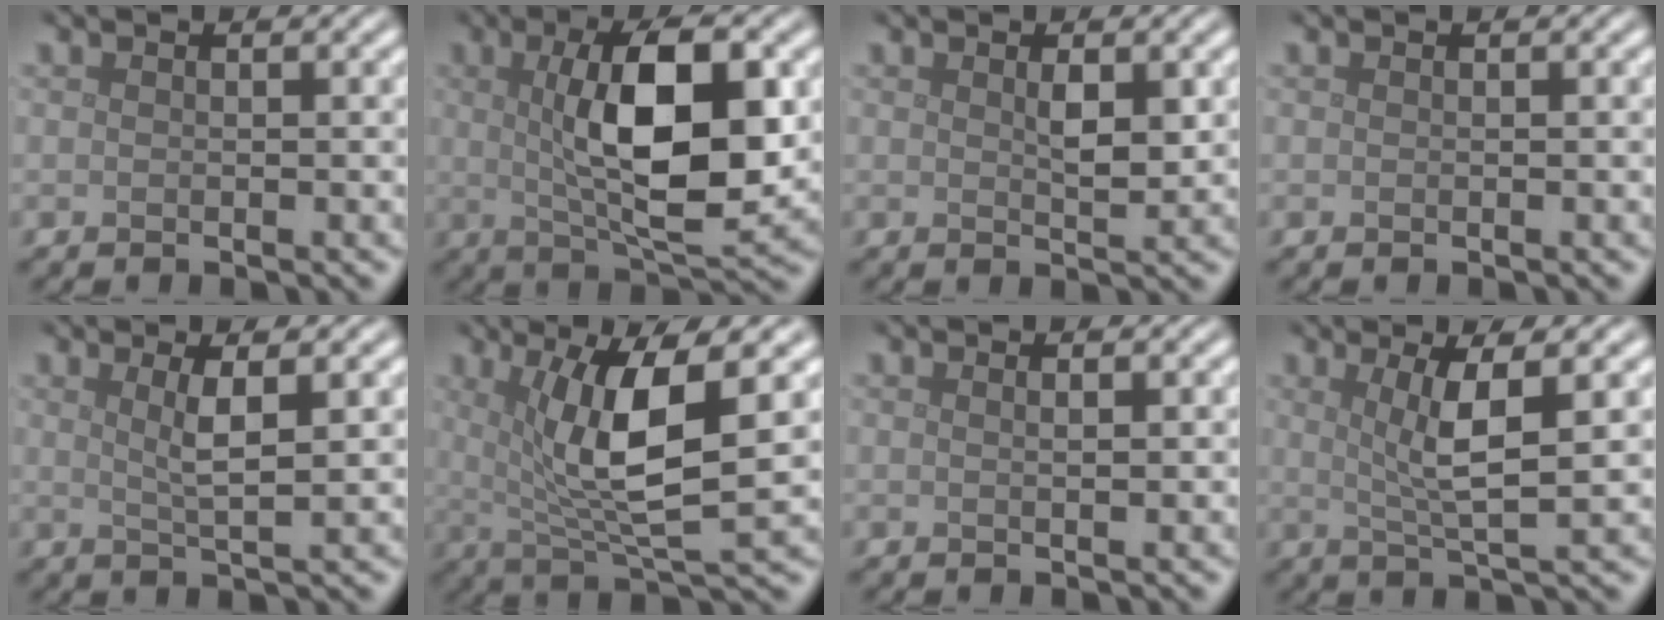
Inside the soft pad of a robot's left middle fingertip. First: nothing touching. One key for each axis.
{"total": 9.8, "fx": 1.2, "fy": 3.4, "fz": 9.2, "tx": -0.144, "ty": 0.001, "tz": 0.023}
{"total": 1.9, "fx": 0.6, "fy": 0.7, "fz": 1.7, "tx": -0.031, "ty": -0.004, "tz": 0.013}
{"total": 0.0}
{"total": 3.0, "fx": 1.0, "fy": 0.6, "fz": 2.8, "tx": -0.046, "ty": -0.001, "tz": 0.016}
{"total": 8.2, "fx": 1.7, "fy": 2.1, "fz": 7.7, "tx": -0.135, "ty": -0.011, "tz": 0.035}
{"total": 0.8, "fx": 0.3, "fy": 0.2, "fz": 0.7, "tx": -0.006, "ty": 0.003, "tz": 0.003}
{"total": 4.5, "fx": 1.1, "fy": 0.8, "fz": 4.3, "tx": -0.079, "ty": -0.001, "tz": 0.024}